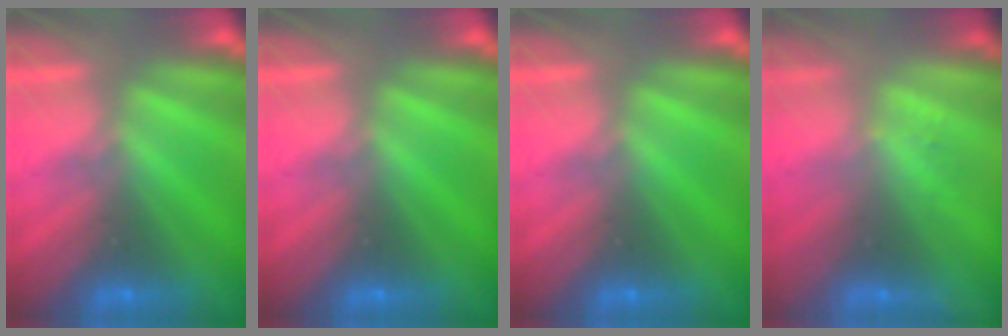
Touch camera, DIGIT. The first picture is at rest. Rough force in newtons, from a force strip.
{"total": 0.0}
{"total": 0.0}
{"total": 1.3}